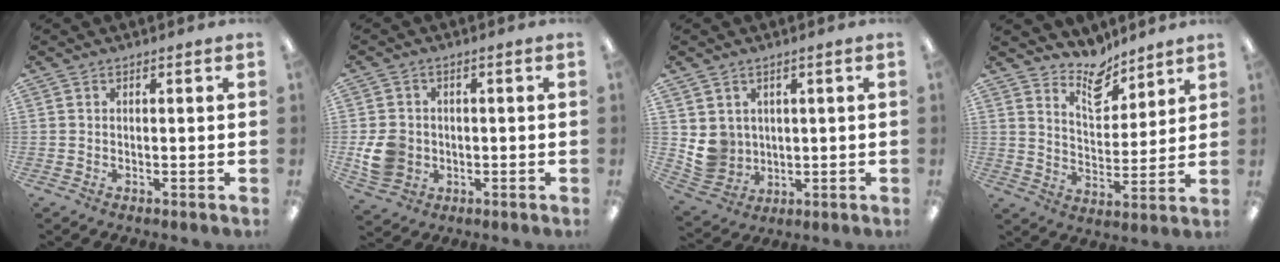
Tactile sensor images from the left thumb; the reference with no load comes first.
{"total": 7.2, "force": [-1.1, 6.3, 3.4], "torque": [-0.080, 0.010, -0.017]}
{"total": 6.3, "force": [2.0, 5.9, 1.0], "torque": [-0.031, -0.012, 0.047]}
{"total": 9.7, "force": [8.4, 4.0, 2.7], "torque": [-0.036, -0.059, 0.154]}